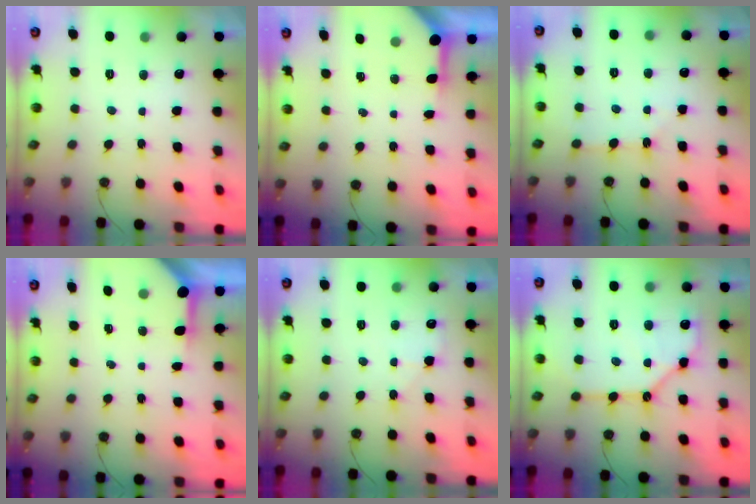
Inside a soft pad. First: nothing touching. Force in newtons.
{"total": 3.5, "press": 3.5, "slide": 0.5}
{"total": 2.1, "press": 2.1, "slide": 0.4}
{"total": 3.4, "press": 3.3, "slide": 0.4}
{"total": 5.3, "press": 5.2, "slide": 0.7}
{"total": 12.4, "press": 12.3, "slide": 1.5}